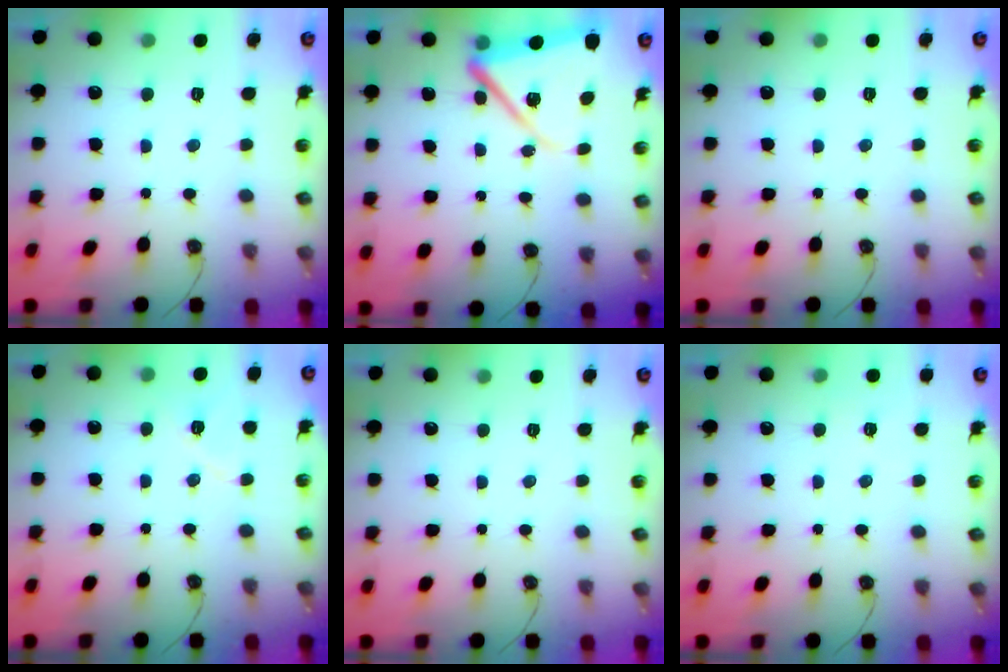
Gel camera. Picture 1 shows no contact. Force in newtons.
{"total": 13.9, "press": 13.8, "slide": 1.6}
{"total": 0.0}
{"total": 7.3, "press": 7.2, "slide": 1.2}
{"total": 0.0}
{"total": 2.5, "press": 2.4, "slide": 0.4}